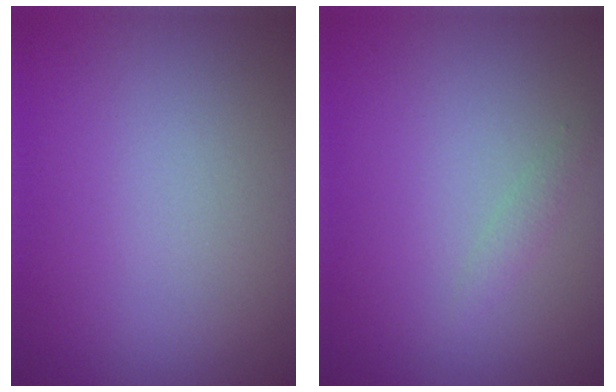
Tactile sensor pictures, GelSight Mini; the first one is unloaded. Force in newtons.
{"total": 0.8, "press": 0.8, "slide": 0.1}